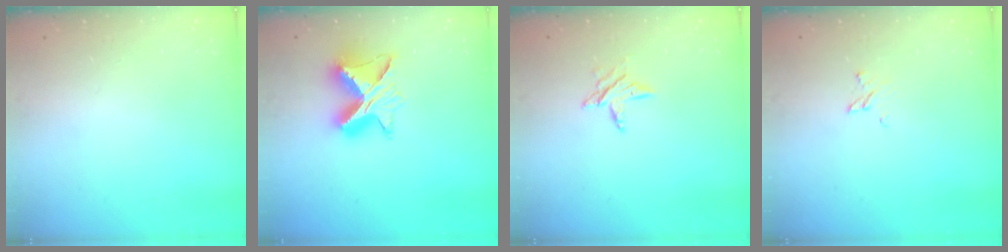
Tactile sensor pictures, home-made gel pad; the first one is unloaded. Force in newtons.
{"total": 11.5, "press": 11.5, "slide": 1.0}
{"total": 5.7, "press": 5.7, "slide": 0.6}
{"total": 2.7, "press": 2.7, "slide": 0.4}